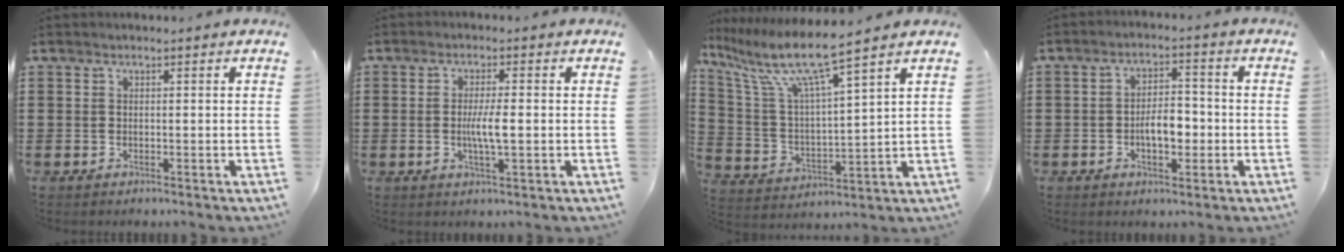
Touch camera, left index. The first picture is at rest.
{"total": 4.3, "force": [-0.3, 0.7, 4.3], "torque": [-0.083, -0.004, -0.008]}
{"total": 8.8, "force": [7.0, 0.1, 5.3], "torque": [-0.135, -0.046, 0.111]}
{"total": 5.2, "force": [-1.2, 2.6, 4.4], "torque": [-0.070, 0.006, -0.024]}